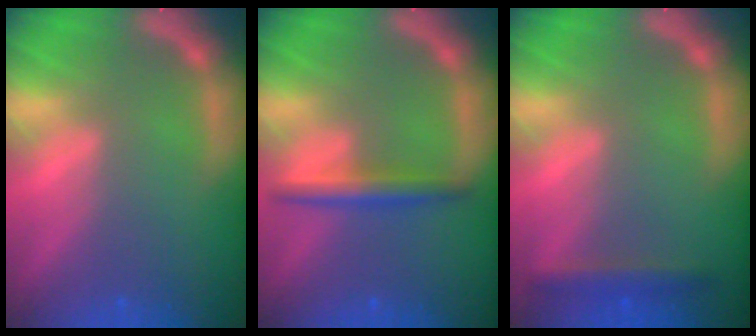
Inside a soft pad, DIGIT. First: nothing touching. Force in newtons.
{"total": 3.0}
{"total": 2.4}